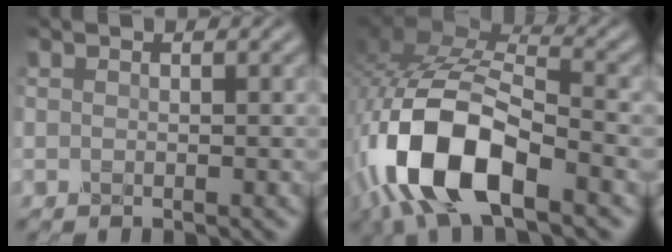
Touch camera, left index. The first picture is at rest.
{"total": 13.2, "force": [-5.8, 5.9, 10.3], "torque": [-0.216, -0.001, -0.111]}